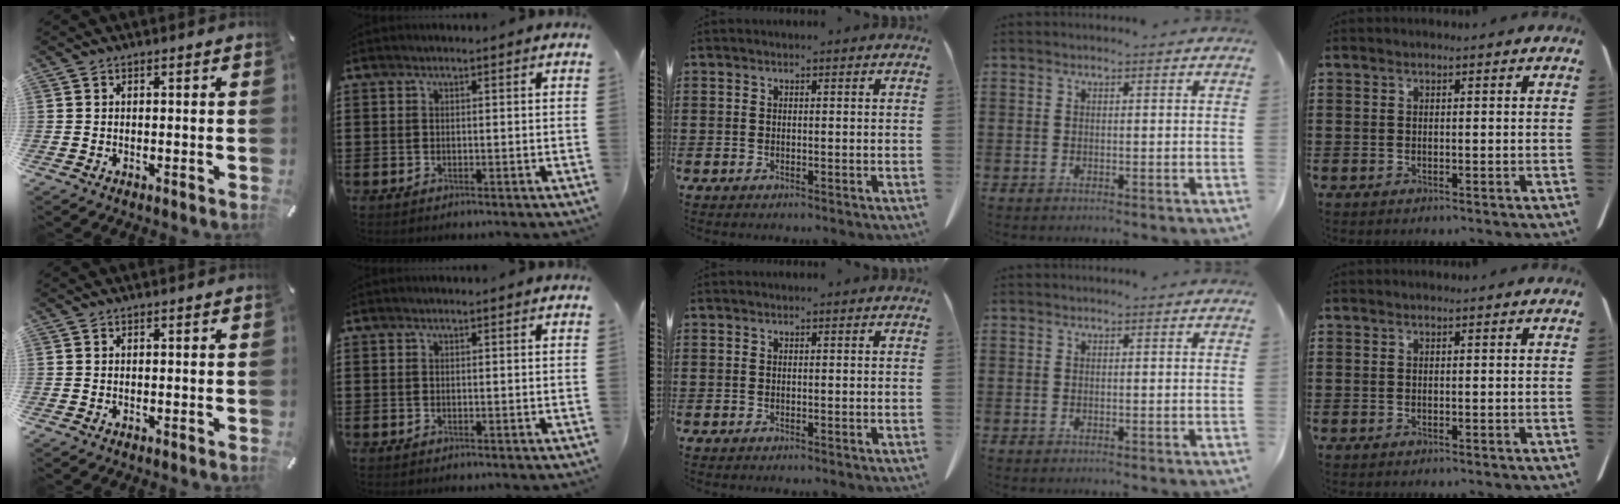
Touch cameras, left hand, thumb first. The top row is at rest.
{}